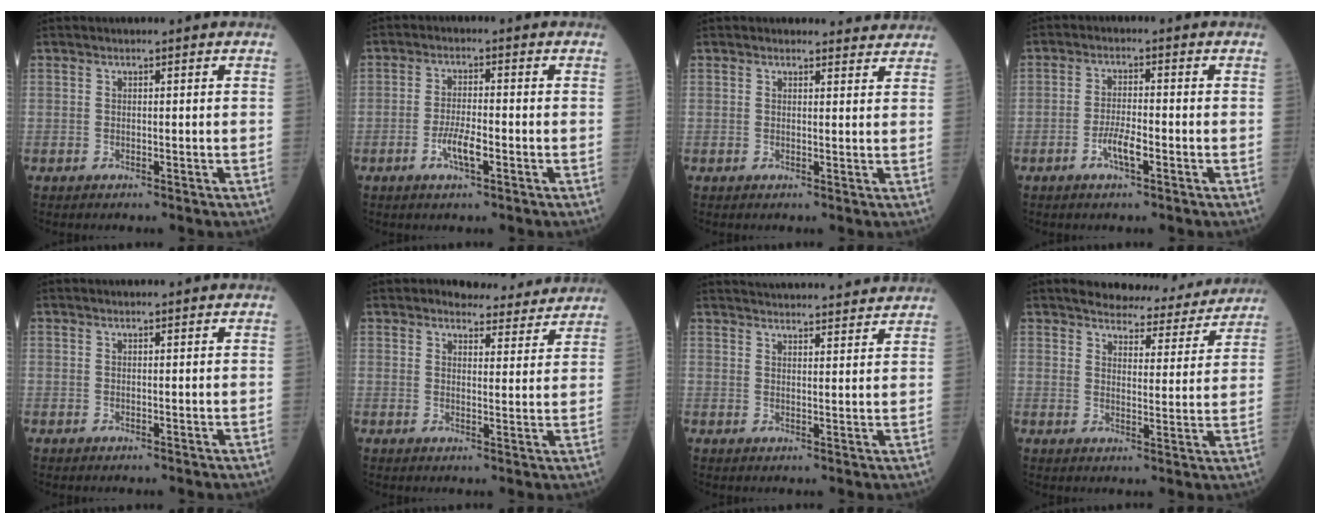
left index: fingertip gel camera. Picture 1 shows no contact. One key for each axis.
{"total": 4.2, "fx": -1.8, "fy": 0.8, "fz": 3.7, "tx": -0.072, "ty": 0.000, "tz": -0.035}
{"total": 3.0, "fx": 2.9, "fy": 0.8, "fz": -0.2, "tx": 0.002, "ty": -0.005, "tz": 0.021}
{"total": 3.8, "fx": -1.9, "fy": 0.7, "fz": 3.3, "tx": -0.063, "ty": 0.001, "tz": -0.036}
{"total": 1.1, "fx": 1.1, "fy": 0.0, "fz": 0.4, "tx": -0.004, "ty": 0.010, "tz": 0.017}
{"total": 6.7, "fx": 6.4, "fy": 1.7, "fz": 0.6, "tx": -0.001, "ty": -0.006, "tz": 0.069}
{"total": 17.4, "fx": 16.7, "fy": 1.5, "fz": 5.0, "tx": -0.073, "ty": 0.019, "tz": 0.221}
{"total": 12.2, "fx": 11.5, "fy": 2.7, "fz": 2.8, "tx": -0.019, "ty": -0.015, "tz": 0.132}